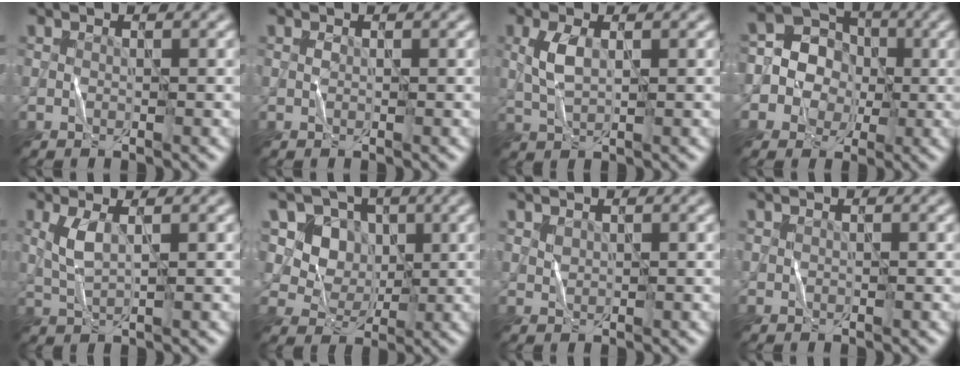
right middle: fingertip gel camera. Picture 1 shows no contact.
{"total": 0.5, "force": [0.0, 0.3, 0.4], "torque": [-0.010, 0.002, -0.002]}
{"total": 2.8, "force": [0.4, 1.3, 2.4], "torque": [-0.060, 0.004, 0.010]}
{"total": 8.4, "force": [-0.2, 7.8, 2.9], "torque": [-0.062, 0.046, -0.037]}
{"total": 2.6, "force": [0.7, 0.8, 2.4], "torque": [-0.056, 0.002, 0.017]}
{"total": 8.7, "force": [3.6, 7.1, 3.5], "torque": [-0.075, 0.002, 0.061]}
{"total": 0.7, "force": [0.5, 0.4, 0.3], "torque": [-0.010, 0.001, 0.012]}
{"total": 0.0}